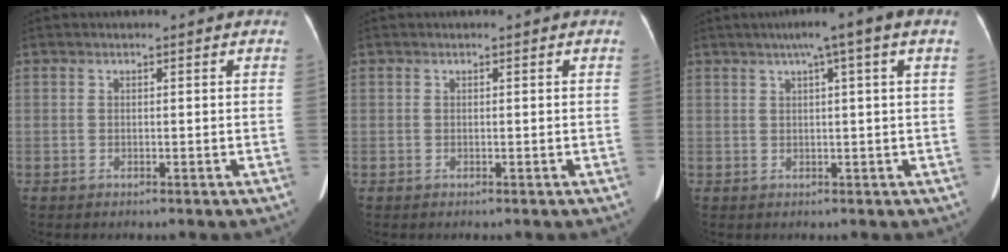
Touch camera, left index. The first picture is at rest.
{"total": 0.0}
{"total": 6.8, "force": [3.5, -0.6, 5.7], "torque": [-0.077, 0.031, 0.046]}